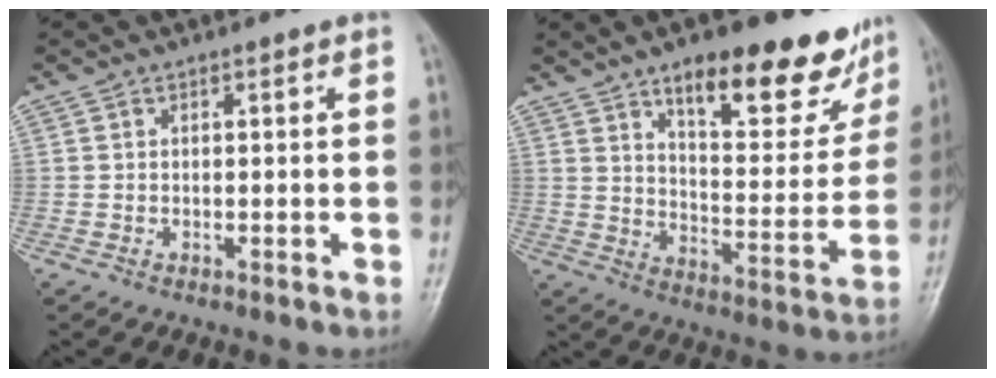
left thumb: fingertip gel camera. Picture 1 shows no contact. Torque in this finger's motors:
{"motor_torque": [0.57, 0.53, 1.44, -1.33, 0.11]}